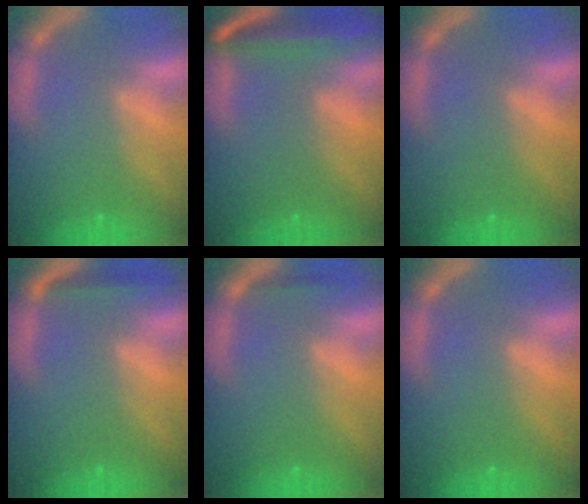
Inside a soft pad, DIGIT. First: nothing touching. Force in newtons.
{"total": 8.6}
{"total": 0.0}
{"total": 1.9}
{"total": 0.9}
{"total": 0.0}